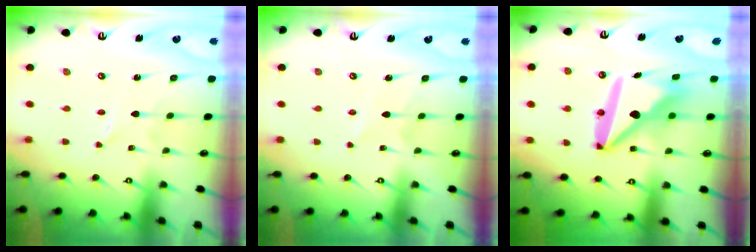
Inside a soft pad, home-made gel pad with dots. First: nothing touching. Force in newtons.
{"total": 2.7, "press": 2.7, "slide": 0.4}
{"total": 15.3, "press": 15.1, "slide": 1.9}